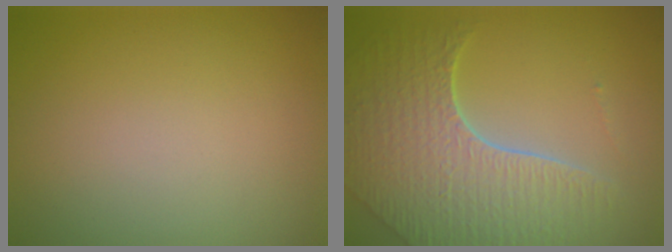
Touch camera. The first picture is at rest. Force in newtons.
{"total": 7.6, "press": 5.5, "slide": 5.2}